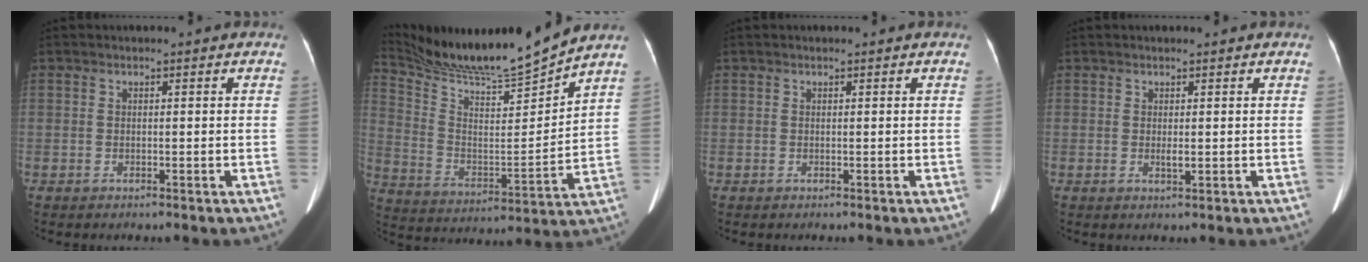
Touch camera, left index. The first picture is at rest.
{"total": 15.9, "force": [15.1, -1.7, 4.7], "torque": [-0.104, -0.032, 0.269]}
{"total": 0.0}
{"total": 1.0, "force": [0.3, 0.3, 0.9], "torque": [-0.020, -0.002, 0.006]}